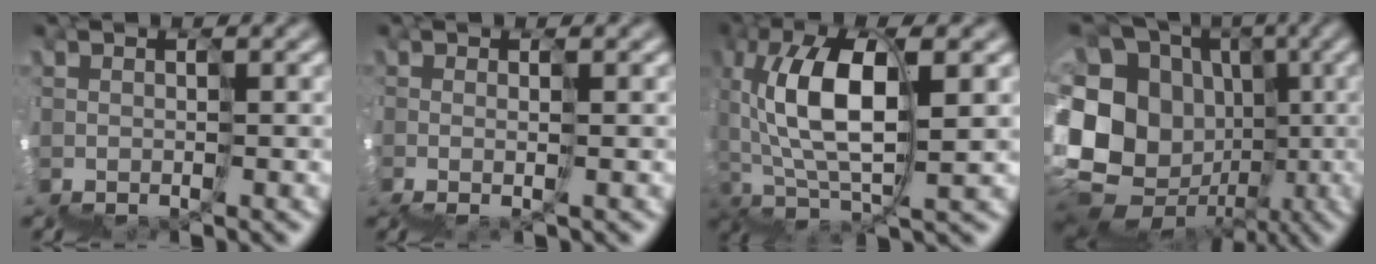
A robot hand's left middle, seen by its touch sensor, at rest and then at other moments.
{"total": 2.1, "force": [0.0, 0.7, 2.0], "torque": [0.002, 0.005, -0.001]}
{"total": 5.5, "force": [1.5, 1.7, 5.0], "torque": [-0.095, 0.030, 0.015]}
{"total": 14.2, "force": [-1.1, 13.7, 3.5], "torque": [-0.117, 0.047, -0.047]}